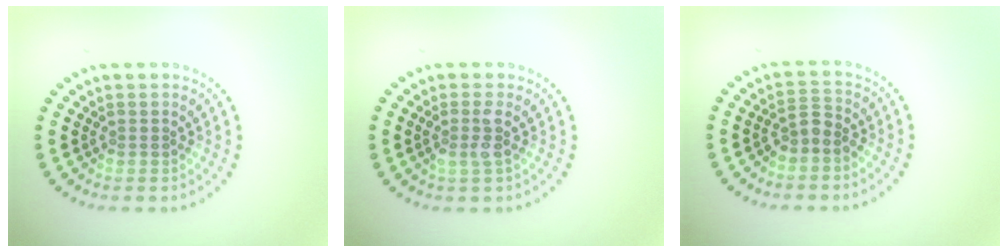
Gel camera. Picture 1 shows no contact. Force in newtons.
{"total": 1.7, "press": 1.4, "slide": 1.0}
{"total": 1.8, "press": 1.4, "slide": 1.2}